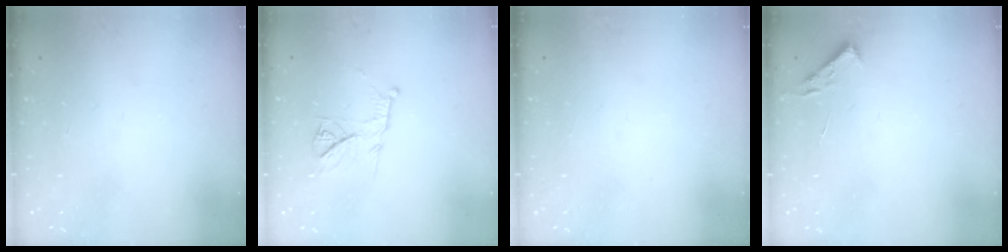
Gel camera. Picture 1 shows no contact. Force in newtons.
{"total": 10.3, "press": 10.3, "slide": 0.1}
{"total": 1.5, "press": 1.5, "slide": 0.1}
{"total": 2.7, "press": 2.7, "slide": 0.4}